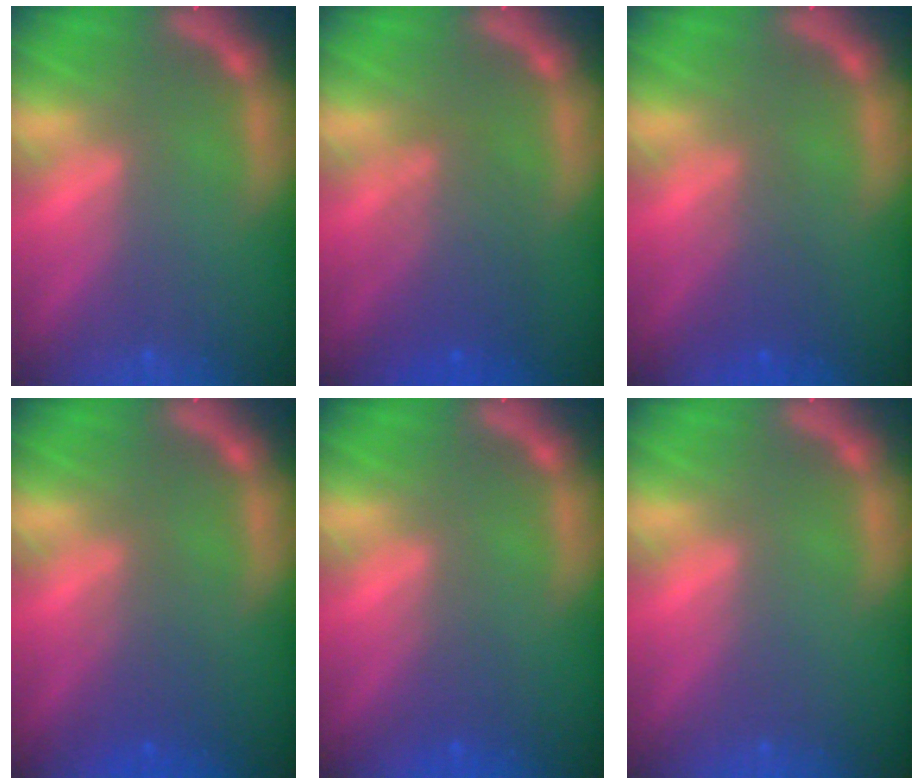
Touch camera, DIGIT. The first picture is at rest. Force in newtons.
{"total": 4.5}
{"total": 2.5}
{"total": 2.5}
{"total": 1.5}
{"total": 0.0}